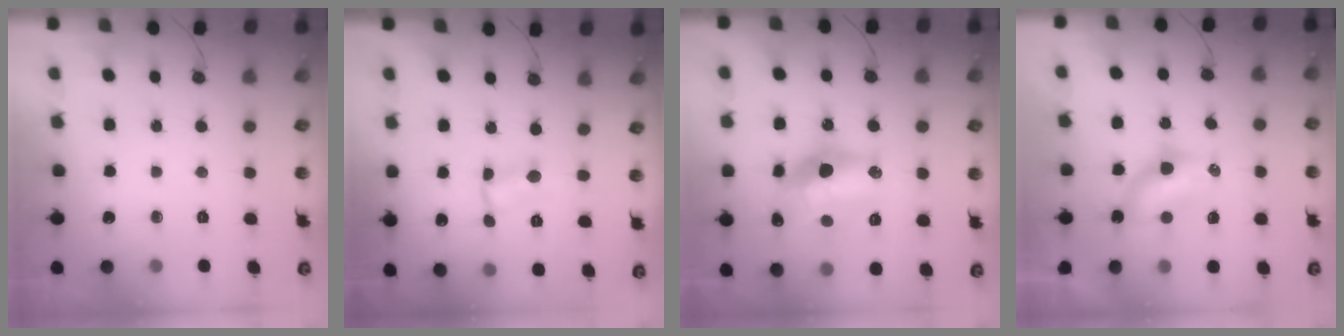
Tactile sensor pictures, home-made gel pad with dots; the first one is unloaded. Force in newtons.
{"total": 1.4, "press": 1.3, "slide": 0.4}
{"total": 18.0, "press": 17.4, "slide": 4.7}
{"total": 6.4, "press": 6.4, "slide": 0.3}